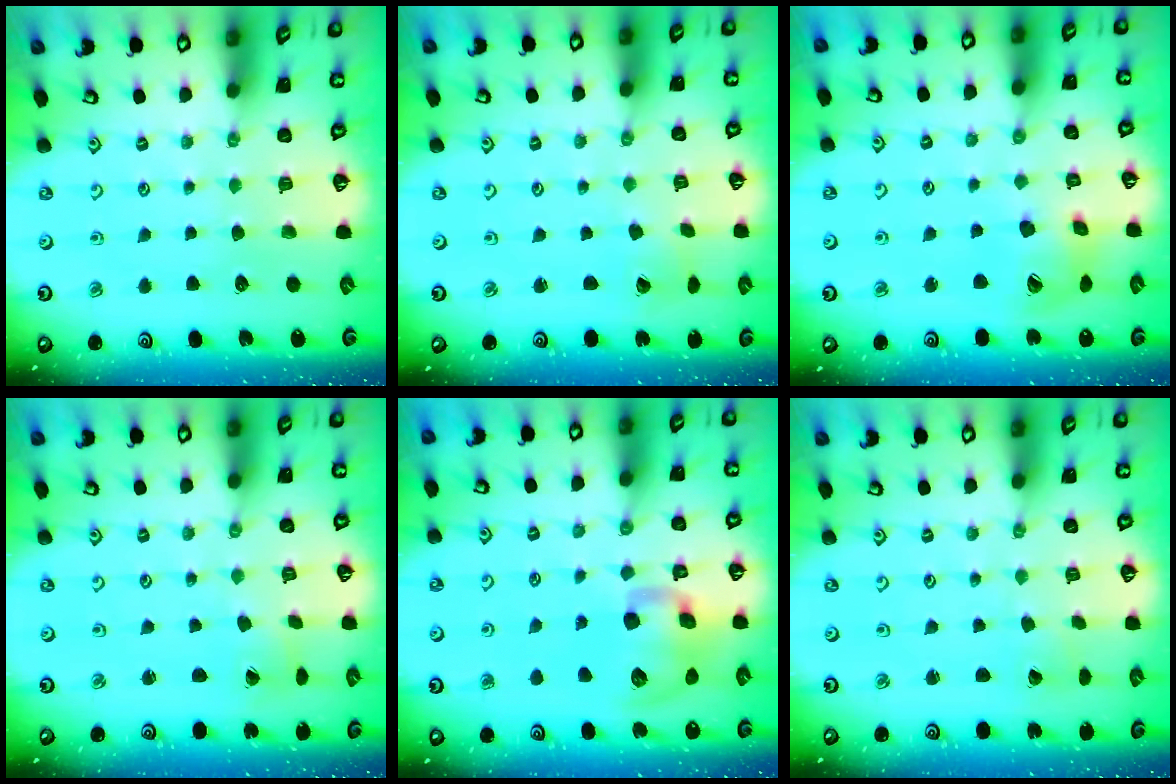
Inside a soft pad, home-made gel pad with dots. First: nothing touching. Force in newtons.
{"total": 1.8, "press": 1.8, "slide": 0.1}
{"total": 13.1, "press": 13.0, "slide": 1.8}
{"total": 1.5, "press": 1.5, "slide": 0.0}
{"total": 13.9, "press": 13.8, "slide": 2.3}
{"total": 1.2, "press": 1.2, "slide": 0.1}